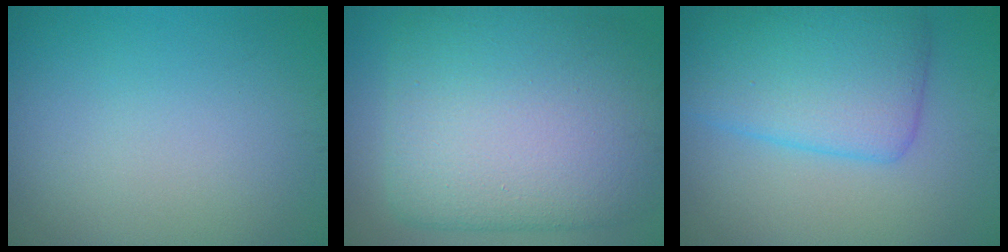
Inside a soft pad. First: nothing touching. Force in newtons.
{"total": 13.4, "press": 13.4, "slide": 0.3}
{"total": 6.9, "press": 6.9, "slide": 0.1}